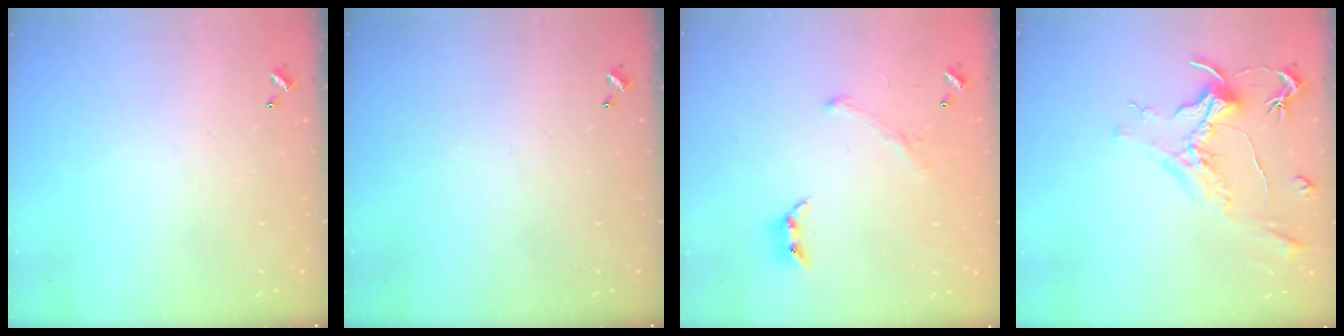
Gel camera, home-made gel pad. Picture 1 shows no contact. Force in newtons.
{"total": 0.0}
{"total": 2.2, "press": 2.0, "slide": 1.1}
{"total": 1.6, "press": 1.3, "slide": 0.9}